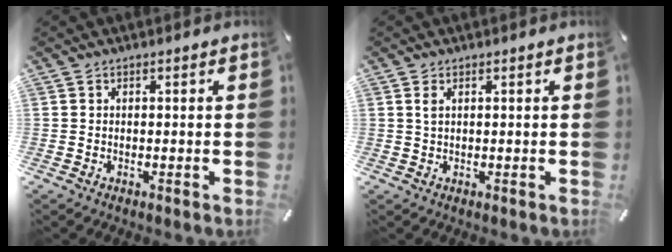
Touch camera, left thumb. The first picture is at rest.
{"total": 1.5, "force": [0.5, 0.5, 1.3], "torque": [-0.027, 0.002, 0.008]}